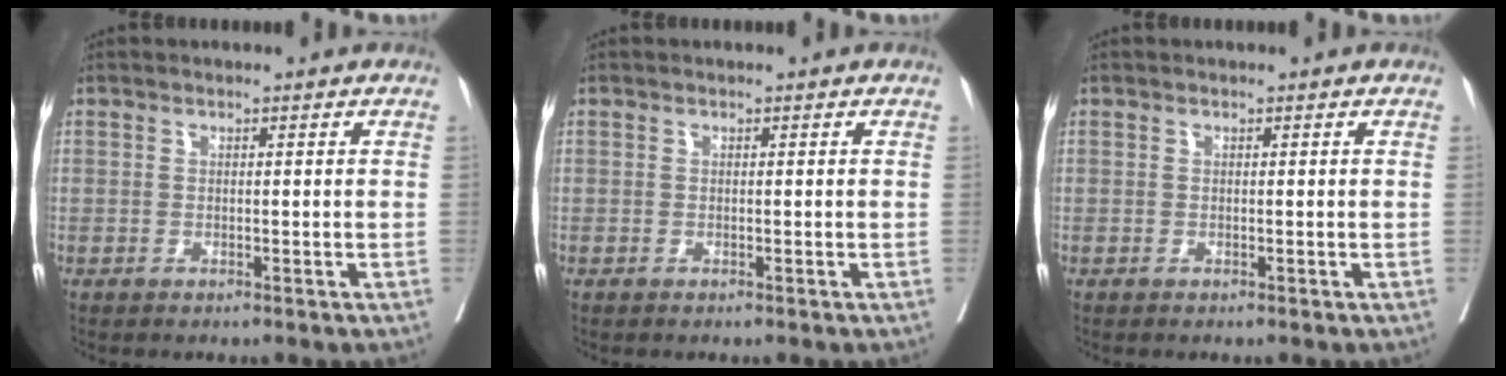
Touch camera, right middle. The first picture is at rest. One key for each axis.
{"total": 0.0}
{"total": 0.0}